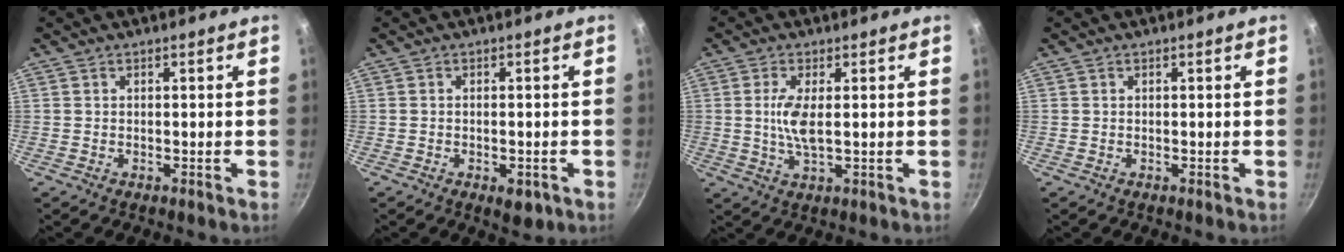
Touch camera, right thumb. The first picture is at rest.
{"total": 3.8, "force": [-1.6, 1.9, 2.8], "torque": [-0.031, 0.002, -0.017]}
{"total": 5.5, "force": [0.6, 1.6, 5.2], "torque": [-0.115, -0.003, 0.012]}
{"total": 0.0}